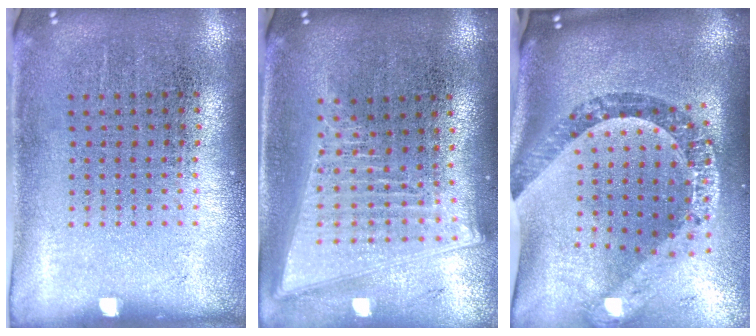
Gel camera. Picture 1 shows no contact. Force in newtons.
{"total": 2.1, "press": 1.8, "slide": 1.1}
{"total": 2.6, "press": 2.0, "slide": 1.6}